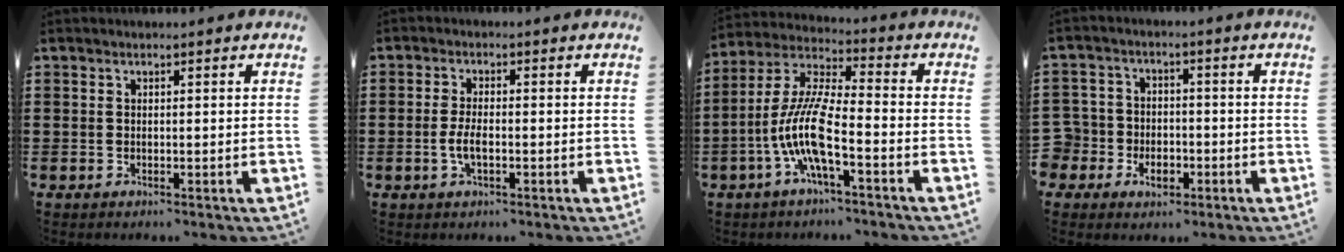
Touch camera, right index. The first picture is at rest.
{"total": 3.2, "force": [-0.8, 1.1, 2.9], "torque": [-0.066, -0.002, -0.019]}
{"total": 10.4, "force": [-4.3, 2.0, 9.2], "torque": [-0.216, -0.013, -0.089]}
{"total": 4.4, "force": [-1.7, 4.0, 0.9], "torque": [-0.046, 0.007, -0.038]}